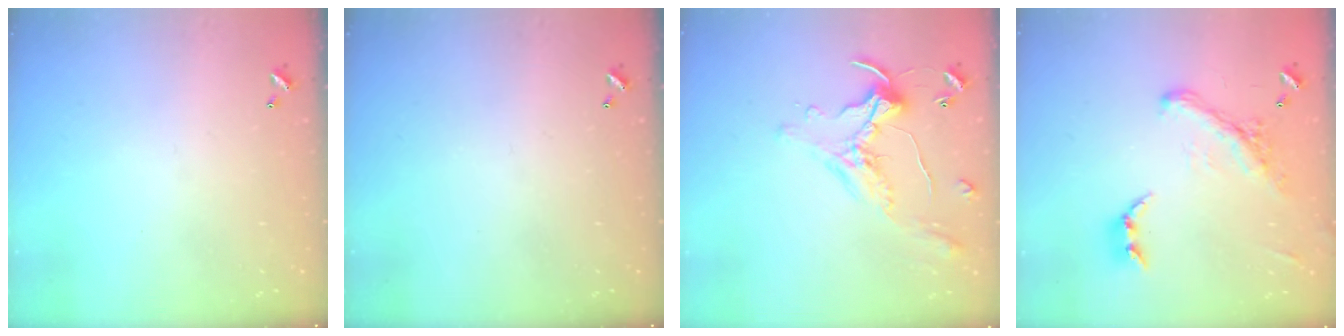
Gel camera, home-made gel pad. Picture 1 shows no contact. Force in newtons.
{"total": 0.0}
{"total": 0.0}
{"total": 4.4, "press": 4.2, "slide": 1.3}